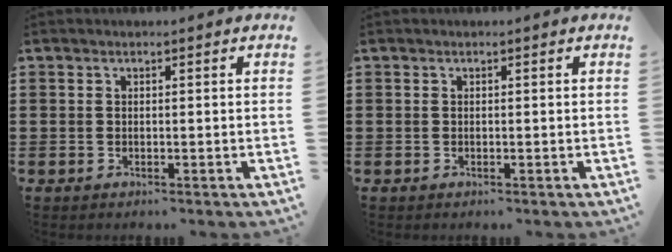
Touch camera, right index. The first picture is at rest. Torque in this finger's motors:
{"motor_torque": [-0.16, 0.58, 0.00, 0.00]}